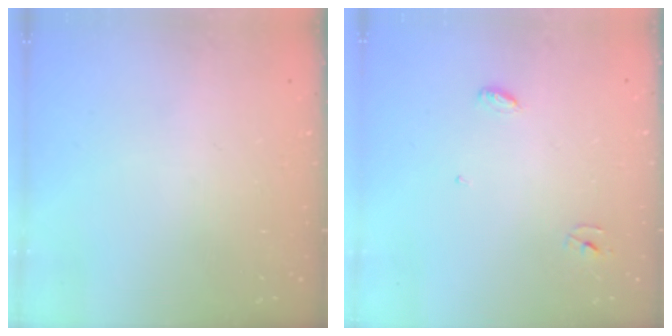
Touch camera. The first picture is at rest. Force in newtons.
{"total": 3.3, "press": 3.3, "slide": 0.3}